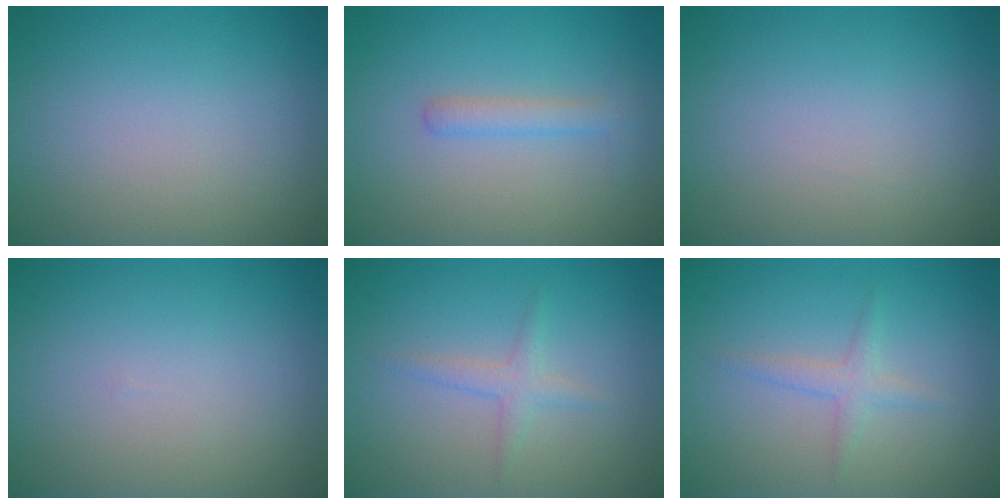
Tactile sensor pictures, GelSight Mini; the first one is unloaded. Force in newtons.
{"total": 1.7, "press": 1.7, "slide": 0.1}
{"total": 0.0}
{"total": 0.0}
{"total": 1.6, "press": 1.6, "slide": 0.0}
{"total": 1.6, "press": 1.6, "slide": 0.0}